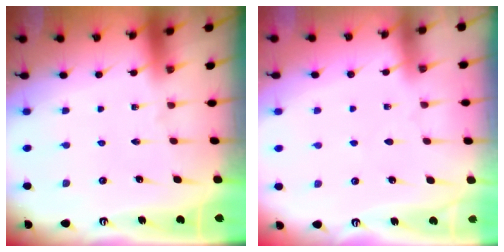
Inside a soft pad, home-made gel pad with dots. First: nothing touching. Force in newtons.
{"total": 2.8, "press": 2.8, "slide": 0.4}